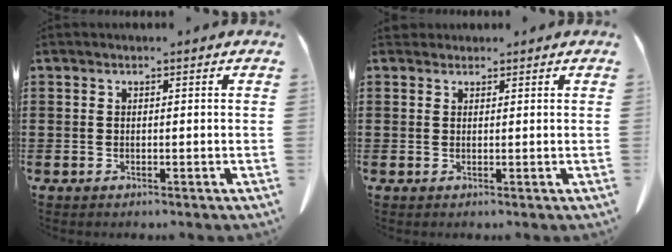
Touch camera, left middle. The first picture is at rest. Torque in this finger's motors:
{"motor_torque": [1.12, 0.95, -0.03, 0.01]}